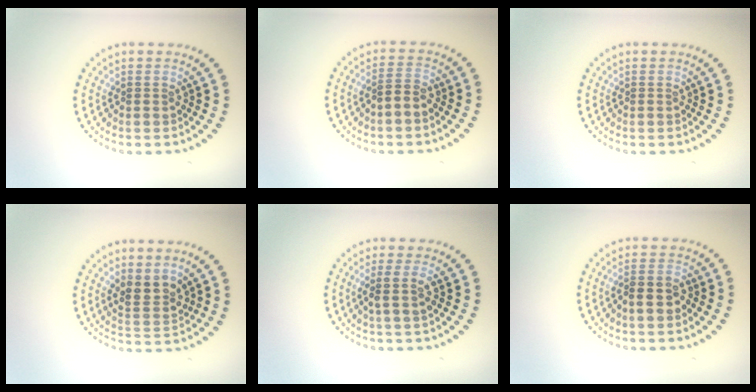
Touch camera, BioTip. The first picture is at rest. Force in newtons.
{"total": 1.8, "press": 1.7, "slide": 0.8}
{"total": 0.0}
{"total": 2.5, "press": 2.2, "slide": 1.3}
{"total": 1.8, "press": 1.5, "slide": 1.0}
{"total": 2.3, "press": 2.1, "slide": 0.9}